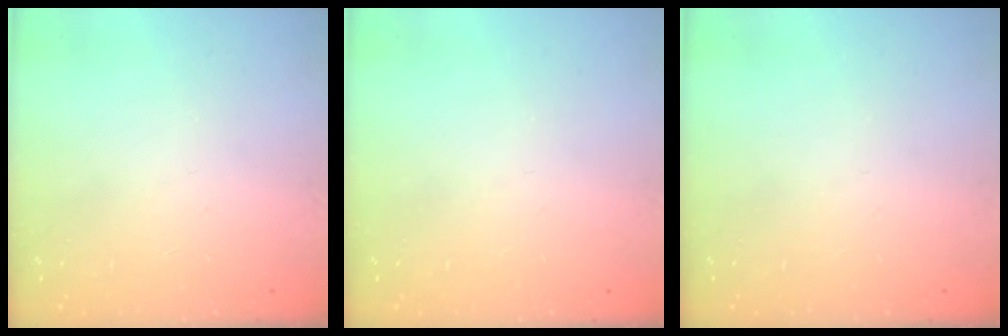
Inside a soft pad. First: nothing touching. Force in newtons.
{"total": 0.0}
{"total": 0.0}